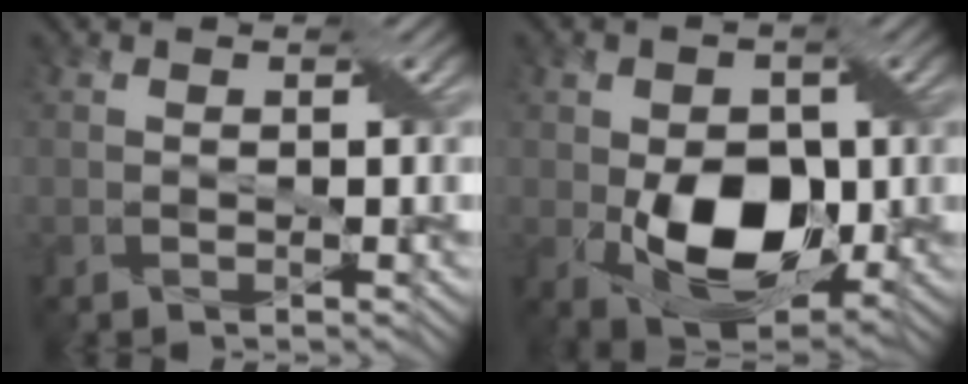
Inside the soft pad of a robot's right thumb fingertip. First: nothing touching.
{"total": 10.8, "force": [-1.8, 7.0, 8.0], "torque": [-0.138, -0.012, -0.025]}